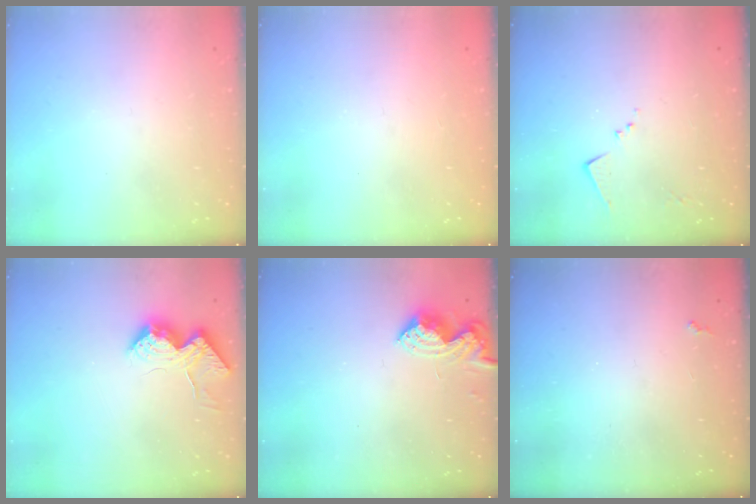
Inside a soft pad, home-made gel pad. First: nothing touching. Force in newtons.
{"total": 1.3, "press": 1.1, "slide": 0.7}
{"total": 4.4, "press": 4.3, "slide": 0.5}
{"total": 18.4, "press": 18.4, "slide": 0.7}
{"total": 8.3, "press": 8.3, "slide": 0.2}
{"total": 2.3, "press": 2.2, "slide": 0.4}